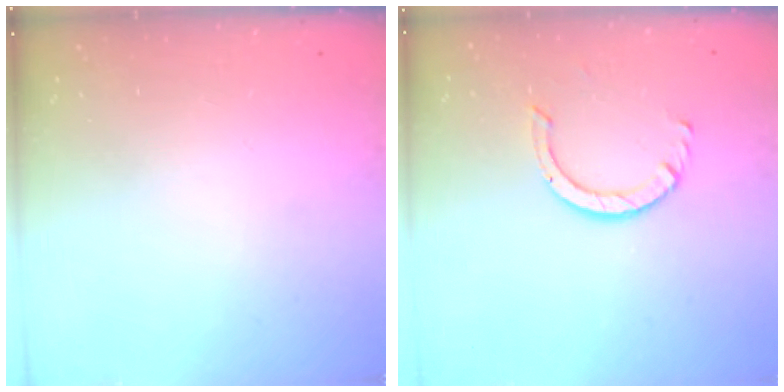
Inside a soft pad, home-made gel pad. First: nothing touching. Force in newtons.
{"total": 3.9, "press": 3.9, "slide": 0.3}